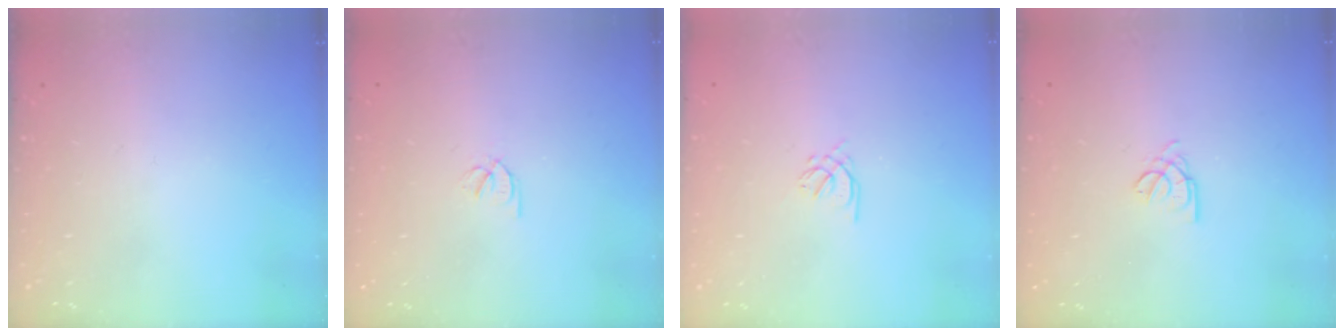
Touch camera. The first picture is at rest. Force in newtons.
{"total": 2.1, "press": 2.1, "slide": 0.4}
{"total": 1.2, "press": 1.0, "slide": 0.5}
{"total": 2.5, "press": 2.5, "slide": 0.5}